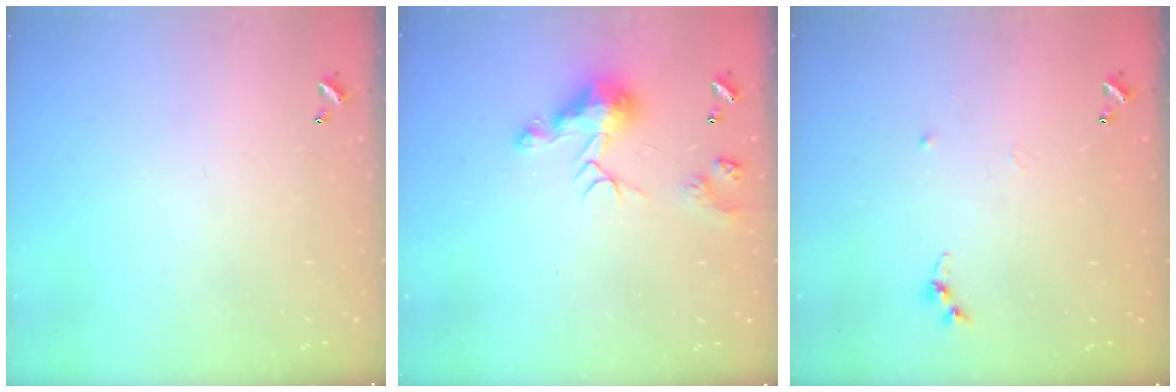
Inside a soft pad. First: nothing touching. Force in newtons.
{"total": 8.2, "press": 8.2, "slide": 1.0}
{"total": 7.0, "press": 7.0, "slide": 0.7}